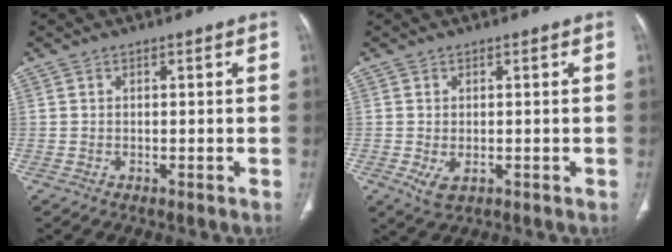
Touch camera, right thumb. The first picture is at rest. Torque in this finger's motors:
{"motor_torque": [-0.34, 0.22, 0.08, 0.49, 0.10]}